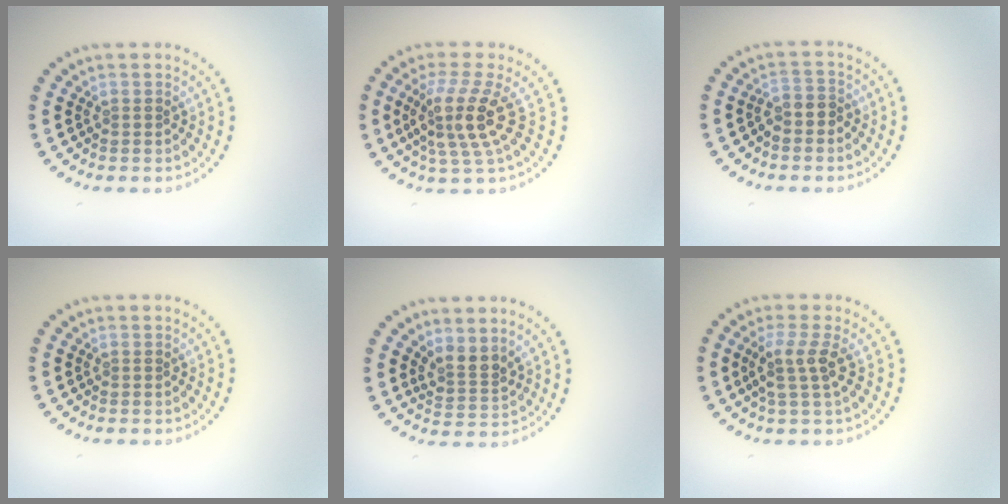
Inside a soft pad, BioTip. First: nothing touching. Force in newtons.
{"total": 4.3, "press": 3.2, "slide": 2.8}
{"total": 1.8, "press": 1.6, "slide": 0.9}
{"total": 0.0}
{"total": 2.4, "press": 1.8, "slide": 1.7}
{"total": 2.6, "press": 2.0, "slide": 1.6}